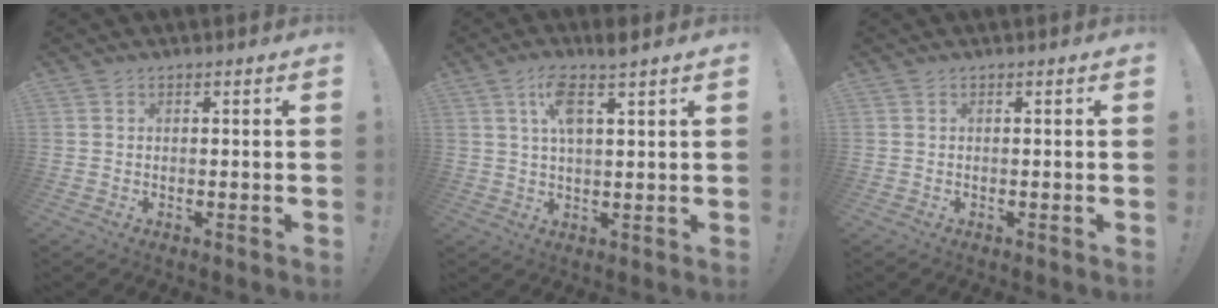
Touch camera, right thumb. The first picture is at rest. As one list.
[{"total": 7.8, "force": [4.0, 1.8, 6.5], "torque": [-0.114, -0.009, 0.067]}, {"total": 0.0}]